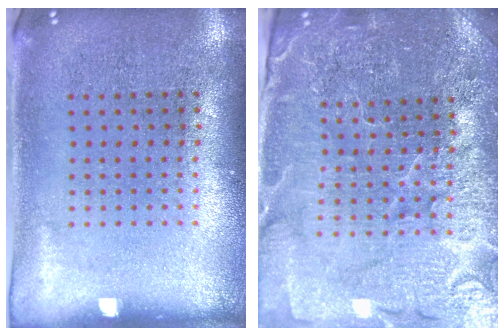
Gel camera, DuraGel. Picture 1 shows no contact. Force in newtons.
{"total": 4.6, "press": 4.4, "slide": 1.6}